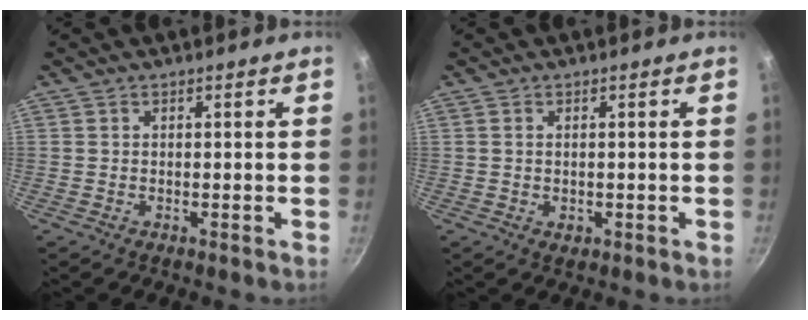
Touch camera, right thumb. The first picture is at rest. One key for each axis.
{"total": 1.7, "fx": -0.3, "fy": 1.1, "fz": 1.3, "tx": -0.019, "ty": -0.002, "tz": -0.003}